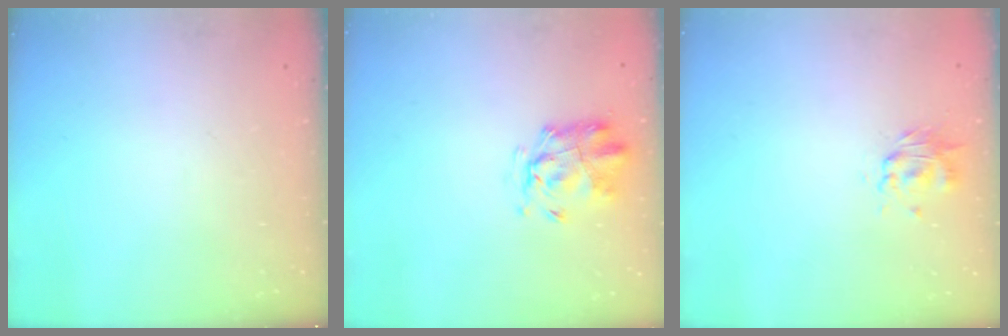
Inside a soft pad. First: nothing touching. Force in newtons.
{"total": 2.5, "press": 2.4, "slide": 0.7}
{"total": 2.8, "press": 2.7, "slide": 0.7}